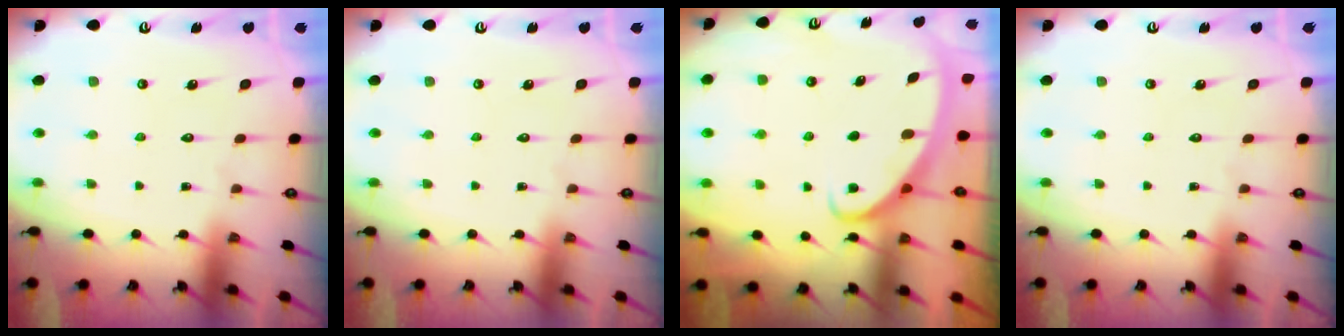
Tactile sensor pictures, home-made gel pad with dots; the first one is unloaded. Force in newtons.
{"total": 0.0}
{"total": 2.8, "press": 2.8, "slide": 0.4}
{"total": 0.0}